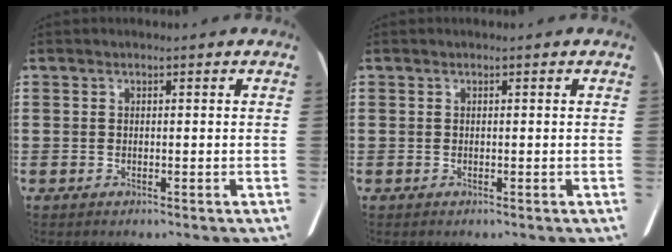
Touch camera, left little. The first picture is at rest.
{"total": 0.0}